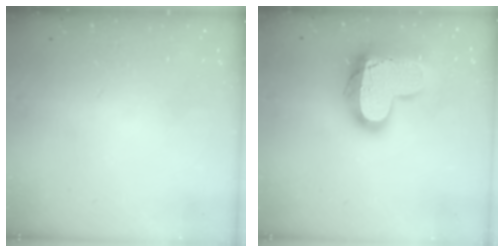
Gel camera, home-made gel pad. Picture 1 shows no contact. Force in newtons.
{"total": 17.8, "press": 17.8, "slide": 1.5}